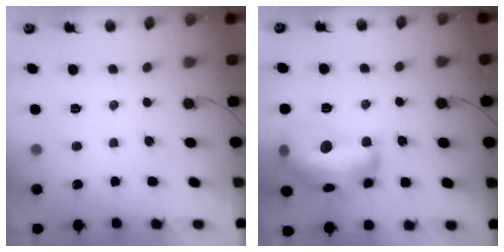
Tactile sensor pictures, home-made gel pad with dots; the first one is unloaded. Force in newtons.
{"total": 21.0, "press": 21.0, "slide": 1.4}